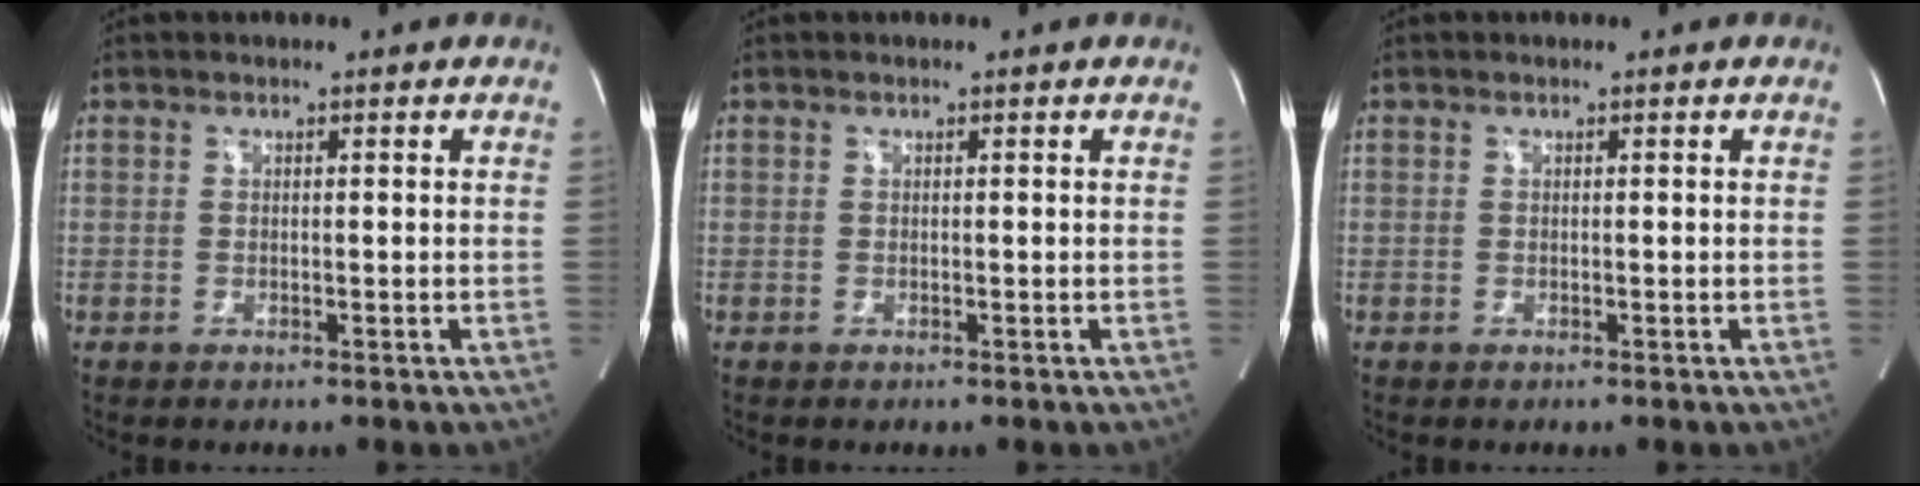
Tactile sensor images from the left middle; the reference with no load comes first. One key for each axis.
{"total": 0.0}
{"total": 0.0}